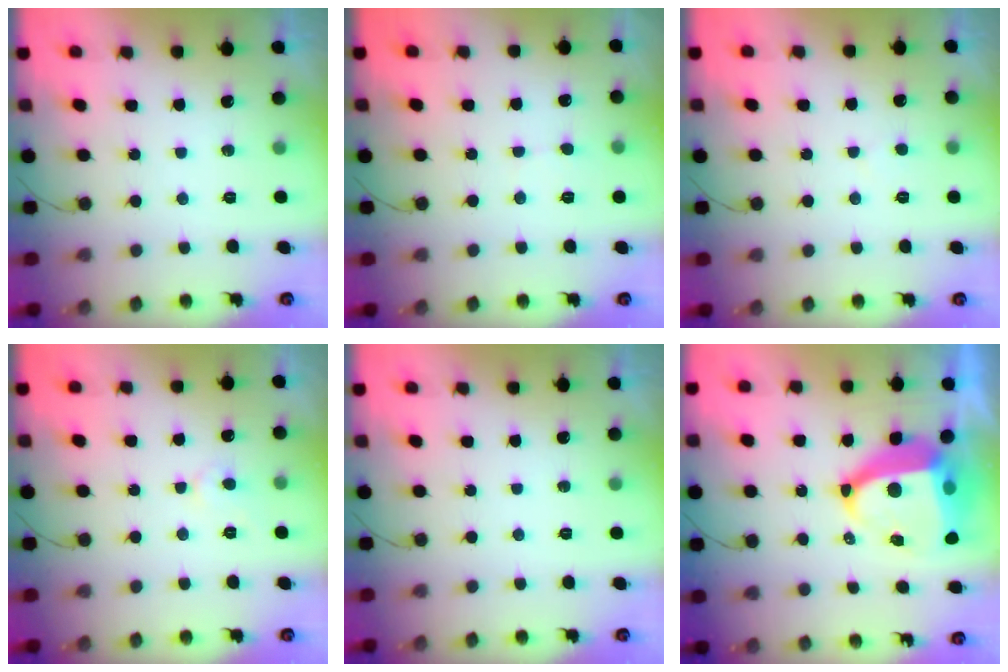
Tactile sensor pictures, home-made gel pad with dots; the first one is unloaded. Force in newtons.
{"total": 2.9, "press": 2.9, "slide": 0.3}
{"total": 1.4, "press": 1.3, "slide": 0.1}
{"total": 4.7, "press": 4.6, "slide": 0.5}
{"total": 0.0}
{"total": 13.7, "press": 13.6, "slide": 1.4}